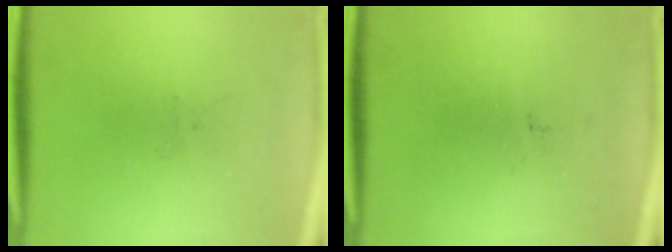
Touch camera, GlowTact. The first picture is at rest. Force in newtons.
{"total": 0.0}